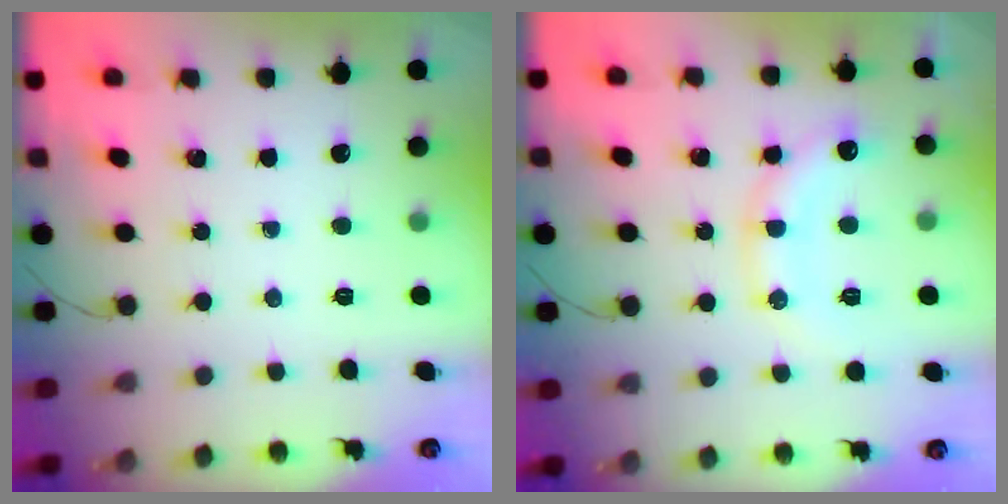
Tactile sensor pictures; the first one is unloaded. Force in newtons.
{"total": 13.4, "press": 13.3, "slide": 1.3}